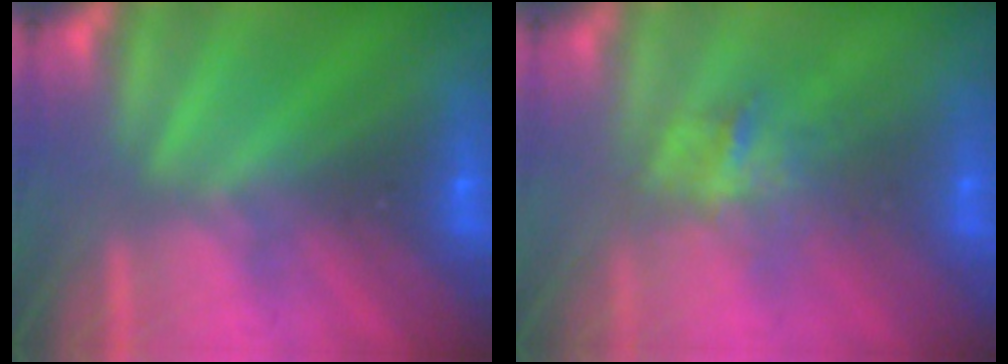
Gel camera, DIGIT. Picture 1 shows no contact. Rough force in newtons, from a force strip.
{"total": 2.8}